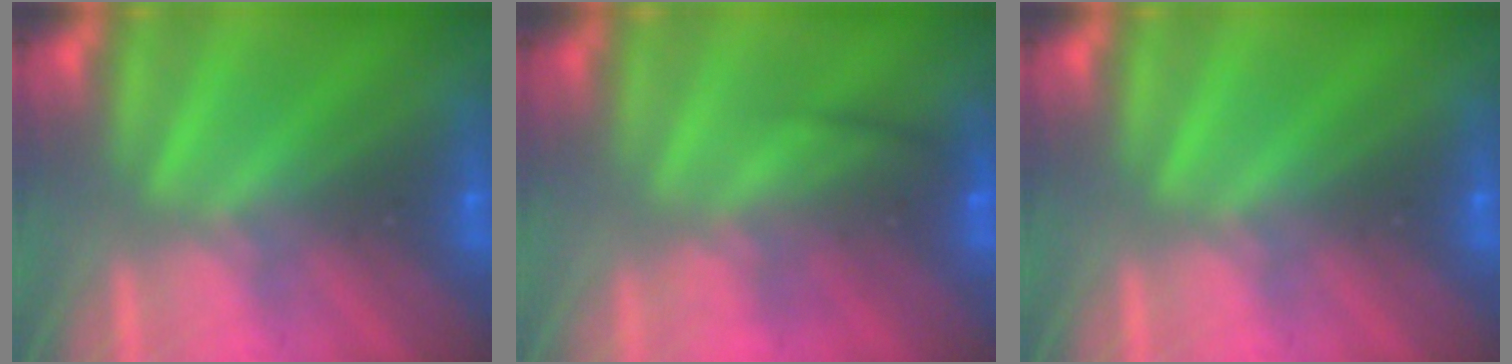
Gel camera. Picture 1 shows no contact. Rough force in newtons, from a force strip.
{"total": 2.4}
{"total": 0.0}